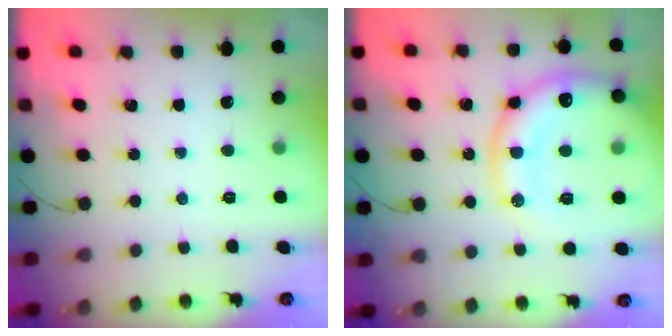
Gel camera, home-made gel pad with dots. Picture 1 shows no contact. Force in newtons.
{"total": 21.3, "press": 21.1, "slide": 2.5}